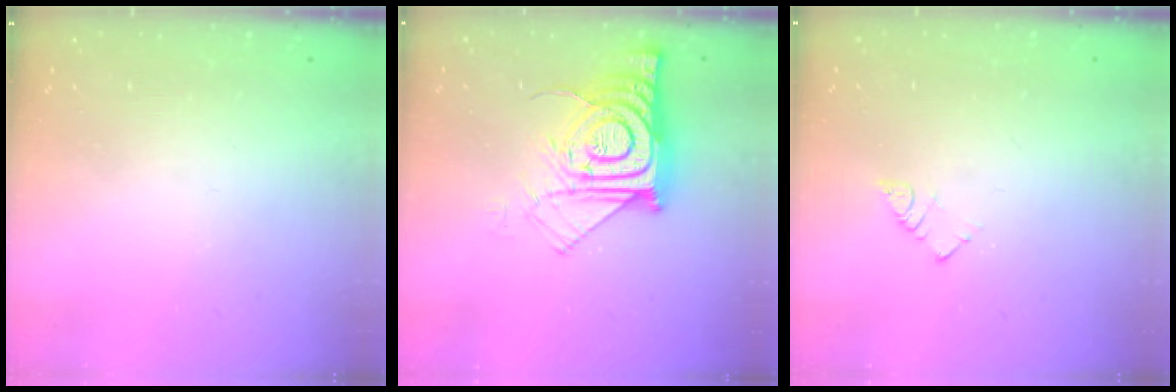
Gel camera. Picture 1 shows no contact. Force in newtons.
{"total": 15.1, "press": 15.0, "slide": 1.2}
{"total": 2.5, "press": 2.5, "slide": 0.1}